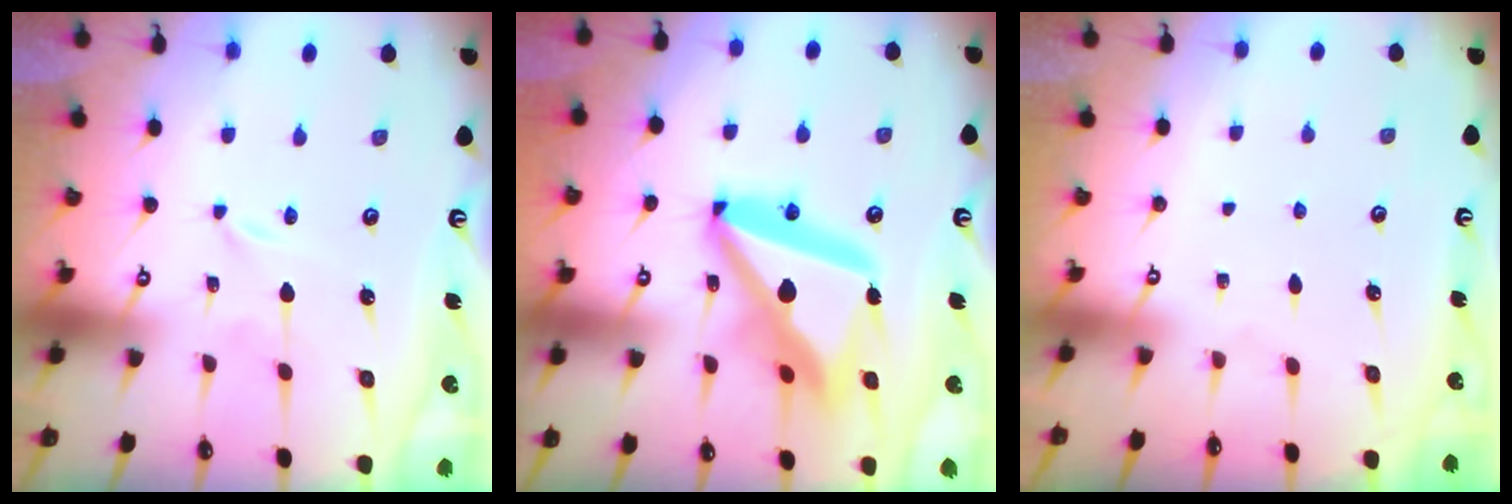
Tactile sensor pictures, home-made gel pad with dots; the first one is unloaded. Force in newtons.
{"total": 20.0, "press": 19.9, "slide": 2.5}
{"total": 0.0}